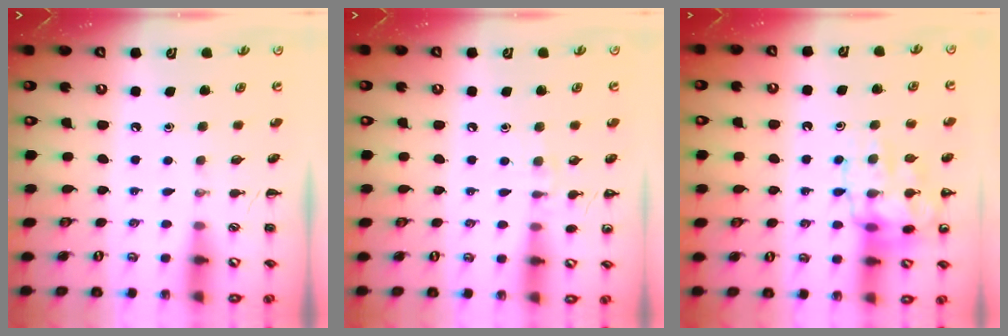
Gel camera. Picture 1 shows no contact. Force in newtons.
{"total": 6.6, "press": 6.3, "slide": 1.9}
{"total": 14.6, "press": 14.5, "slide": 1.3}